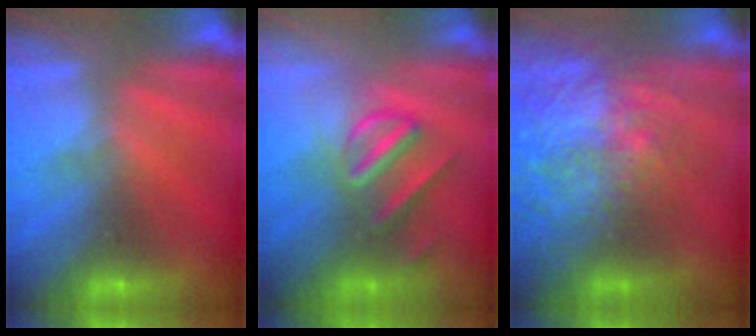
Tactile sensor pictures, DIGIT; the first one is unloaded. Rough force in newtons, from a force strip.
{"total": 3.0}
{"total": 9.3}